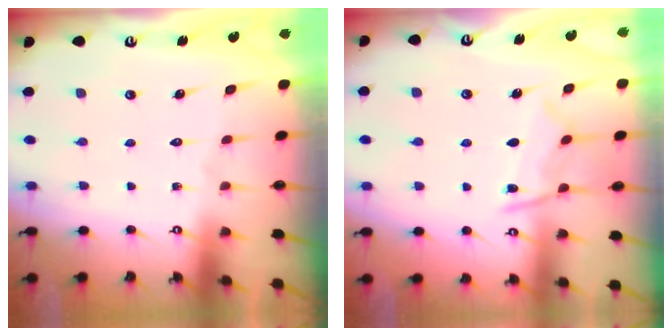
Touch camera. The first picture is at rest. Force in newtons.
{"total": 9.4, "press": 9.3, "slide": 0.9}